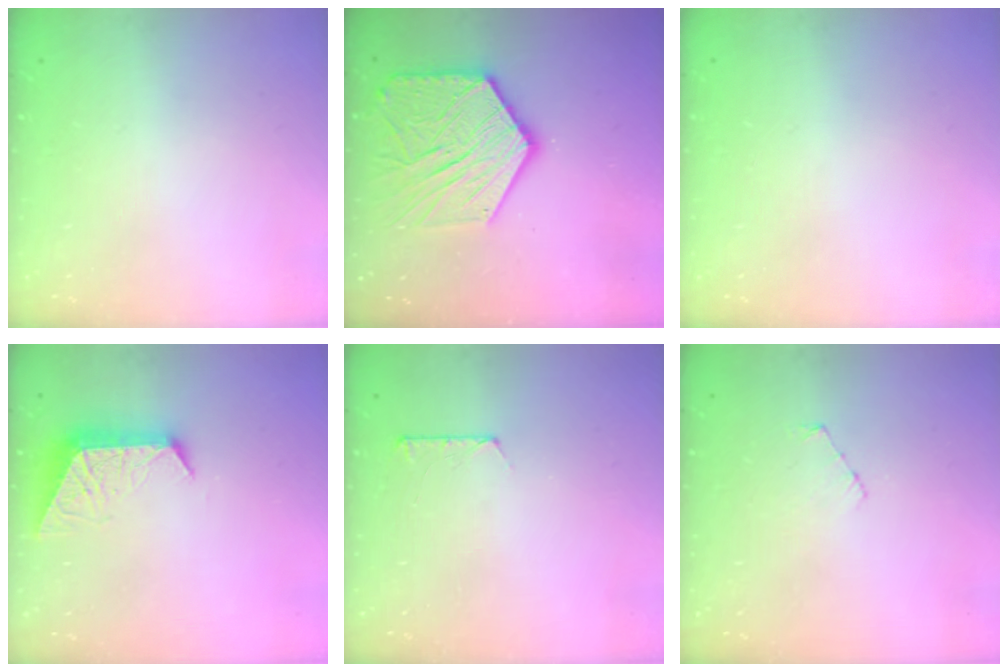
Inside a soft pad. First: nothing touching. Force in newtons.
{"total": 19.6, "press": 19.5, "slide": 1.8}
{"total": 0.0}
{"total": 11.7, "press": 11.7, "slide": 0.9}
{"total": 6.9, "press": 6.9, "slide": 0.7}
{"total": 3.0, "press": 3.0, "slide": 0.3}